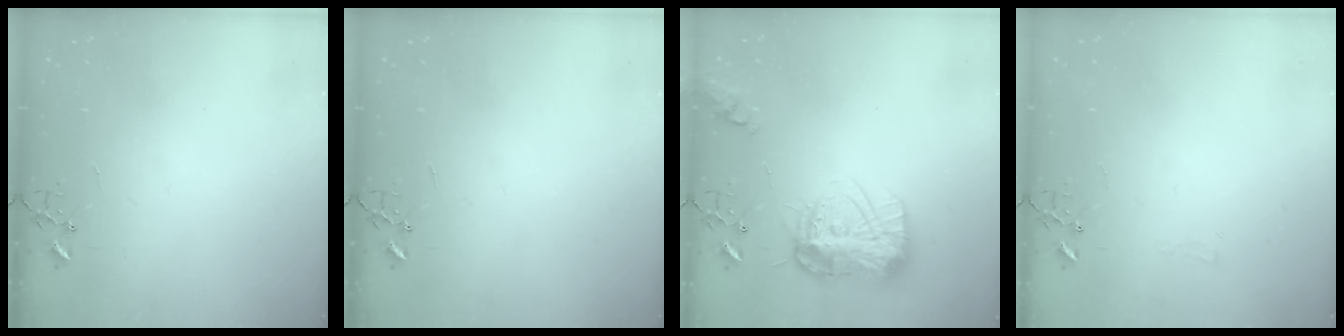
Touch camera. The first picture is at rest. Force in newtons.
{"total": 0.0}
{"total": 16.5, "press": 16.4, "slide": 1.5}
{"total": 6.0, "press": 6.0, "slide": 0.4}